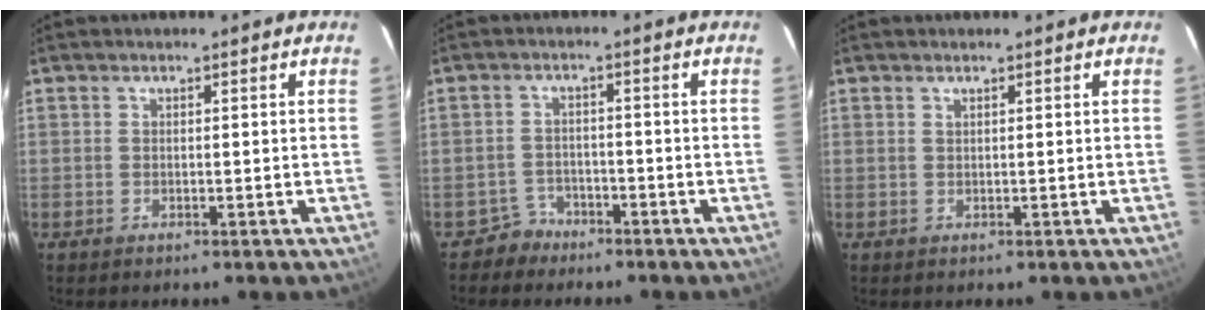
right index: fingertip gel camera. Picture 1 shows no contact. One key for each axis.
{"total": 2.8, "fx": -2.0, "fy": 1.8, "fz": -0.5, "tx": 0.006, "ty": 0.012, "tz": -0.036}
{"total": 0.0}